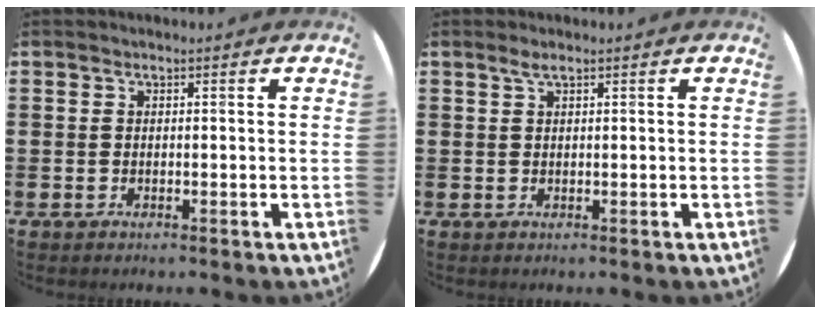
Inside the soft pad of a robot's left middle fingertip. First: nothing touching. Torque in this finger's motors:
{"motor_torque": [0.29, -0.21, 0.03, 0.00]}